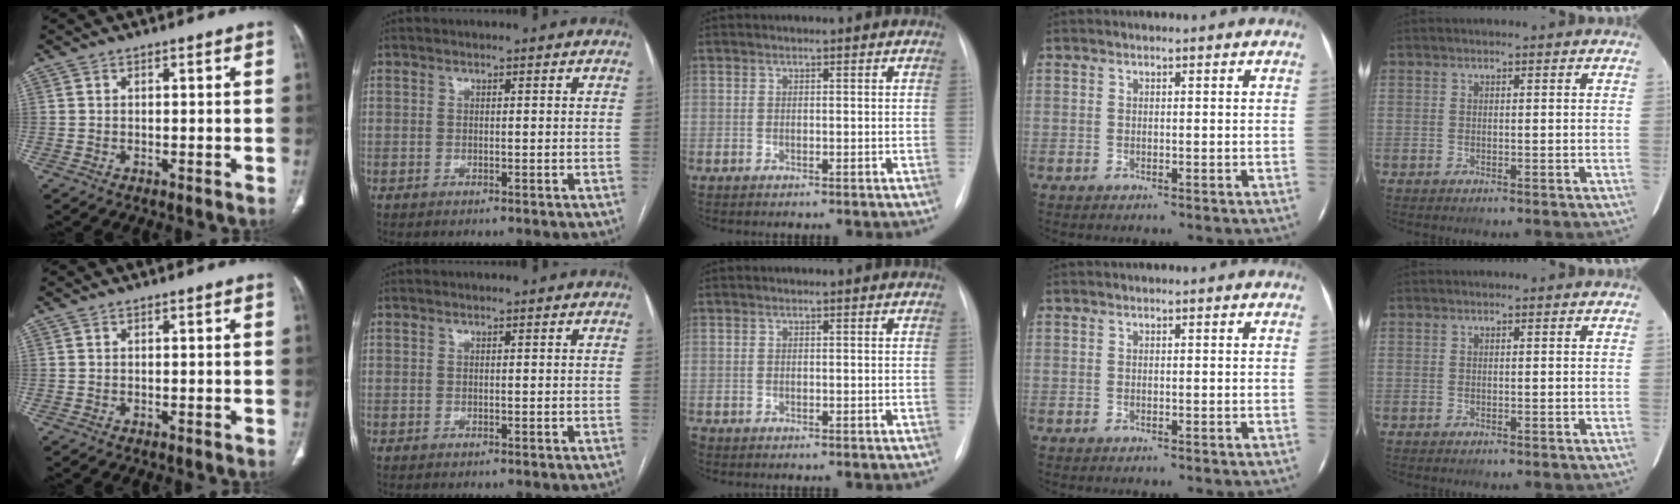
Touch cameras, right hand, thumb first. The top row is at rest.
{}